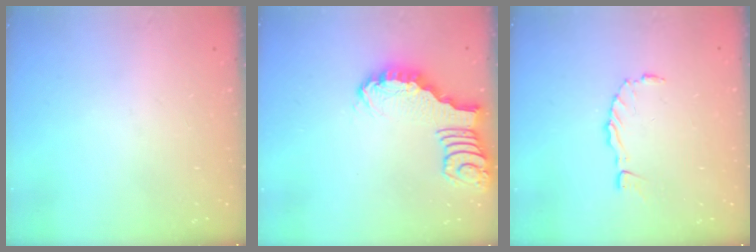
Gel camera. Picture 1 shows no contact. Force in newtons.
{"total": 2.1, "press": 2.1, "slide": 0.2}
{"total": 0.0}